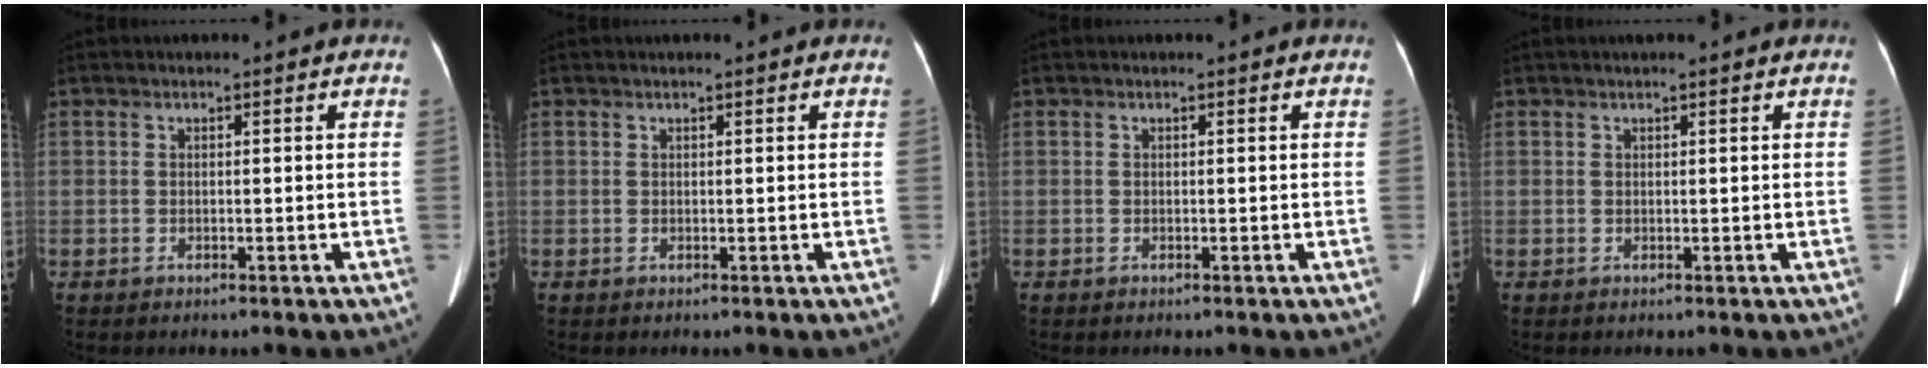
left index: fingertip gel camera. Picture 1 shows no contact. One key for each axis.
{"total": 0.7, "fx": 0.6, "fy": 0.0, "fz": 0.4, "tx": -0.007, "ty": 0.008, "tz": 0.012}
{"total": 0.0}
{"total": 1.4, "fx": 1.1, "fy": 0.0, "fz": 0.8, "tx": -0.012, "ty": 0.014, "tz": 0.019}